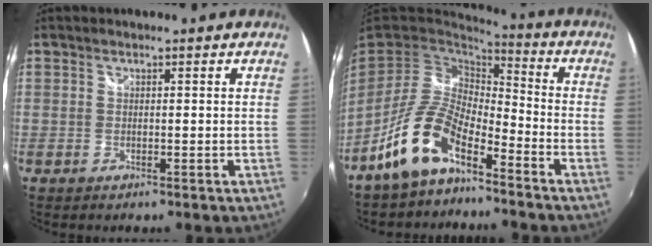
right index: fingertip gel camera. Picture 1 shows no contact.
{"total": 12.2, "force": [-7.9, 4.9, 7.9], "torque": [-0.162, 0.010, -0.151]}